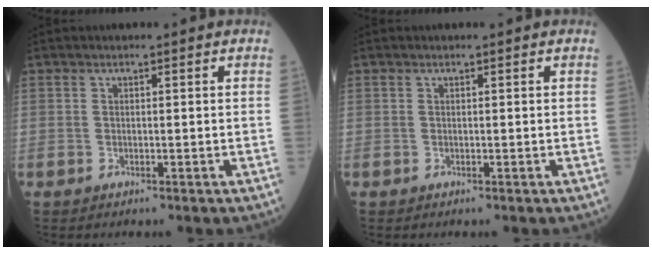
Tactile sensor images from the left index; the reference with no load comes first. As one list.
[{"total": 0.0}]